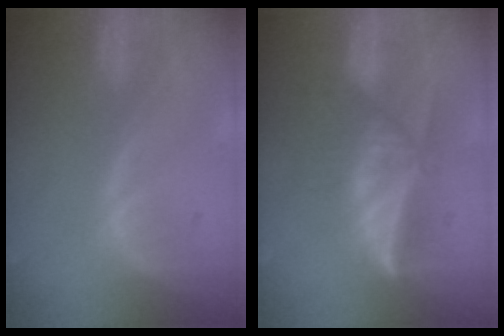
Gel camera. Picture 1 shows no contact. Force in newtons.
{"total": 6.0, "press": 5.7, "slide": 1.9}